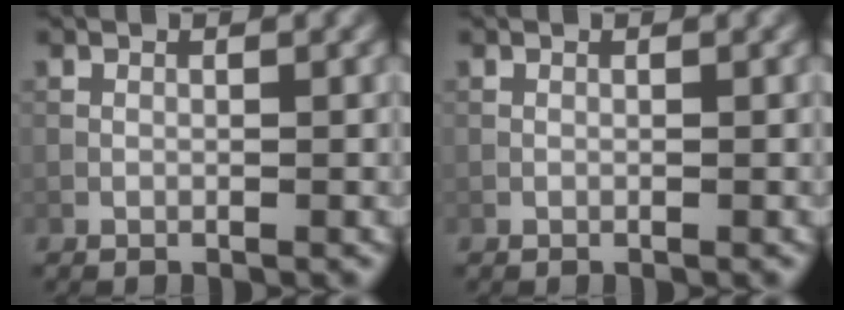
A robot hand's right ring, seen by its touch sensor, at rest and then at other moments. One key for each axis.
{"total": 0.0}